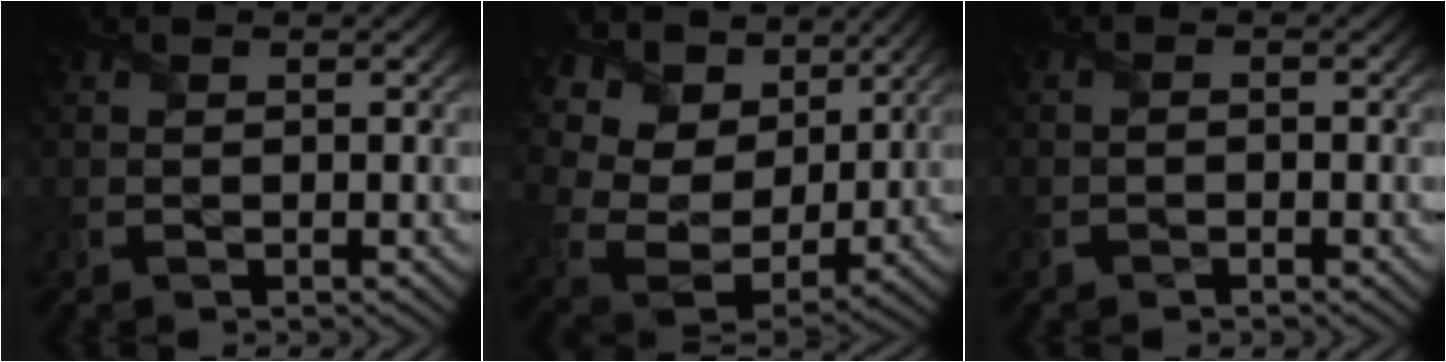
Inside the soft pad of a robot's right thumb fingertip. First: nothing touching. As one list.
[{"total": 13.6, "force": [7.3, 9.2, 6.9], "torque": [-0.187, 0.026, 0.133]}, {"total": 1.0, "force": [-0.8, 0.2, 0.5], "torque": [-0.007, 0.000, -0.016]}]